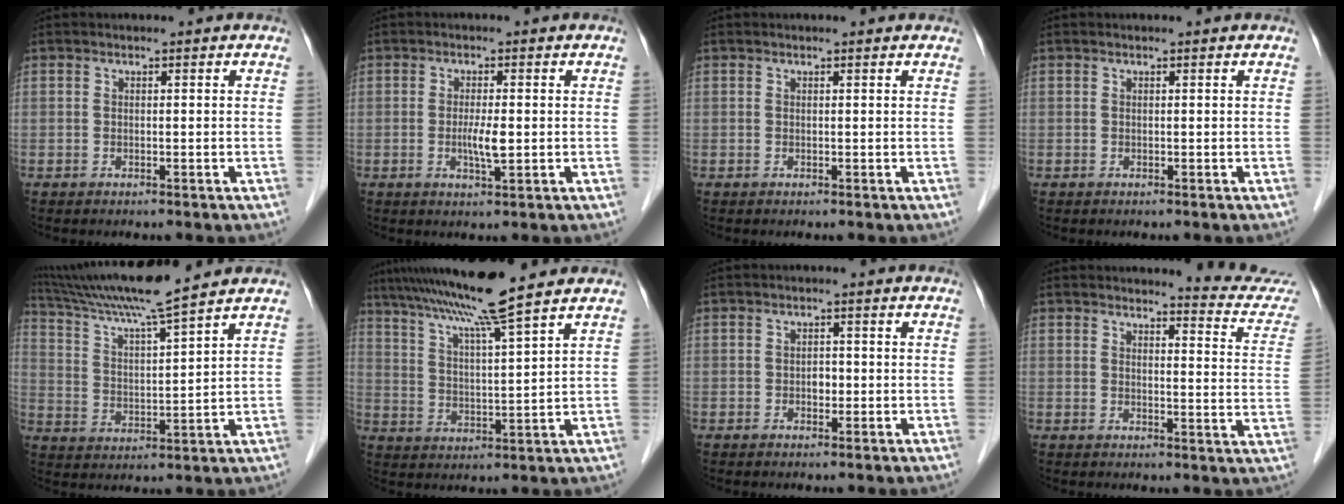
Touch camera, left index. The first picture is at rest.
{"total": 3.3, "force": [-0.2, 0.4, 3.3], "torque": [-0.062, -0.005, -0.003]}
{"total": 1.0, "force": [0.9, 0.0, 0.5], "torque": [-0.017, 0.016, 0.016]}
{"total": 0.5, "force": [0.4, -0.1, 0.3], "torque": [-0.012, 0.011, 0.012]}
{"total": 13.3, "force": [11.6, -1.5, 6.4], "torque": [-0.124, 0.013, 0.203]}
{"total": 11.8, "force": [9.6, -1.8, 6.7], "torque": [-0.120, 0.014, 0.163]}
{"total": 1.6, "force": [-0.3, 0.9, 1.3], "torque": [-0.021, 0.003, -0.005]}
{"total": 10.4, "force": [10.4, -0.3, 1.2], "torque": [-0.003, -0.077, 0.098]}